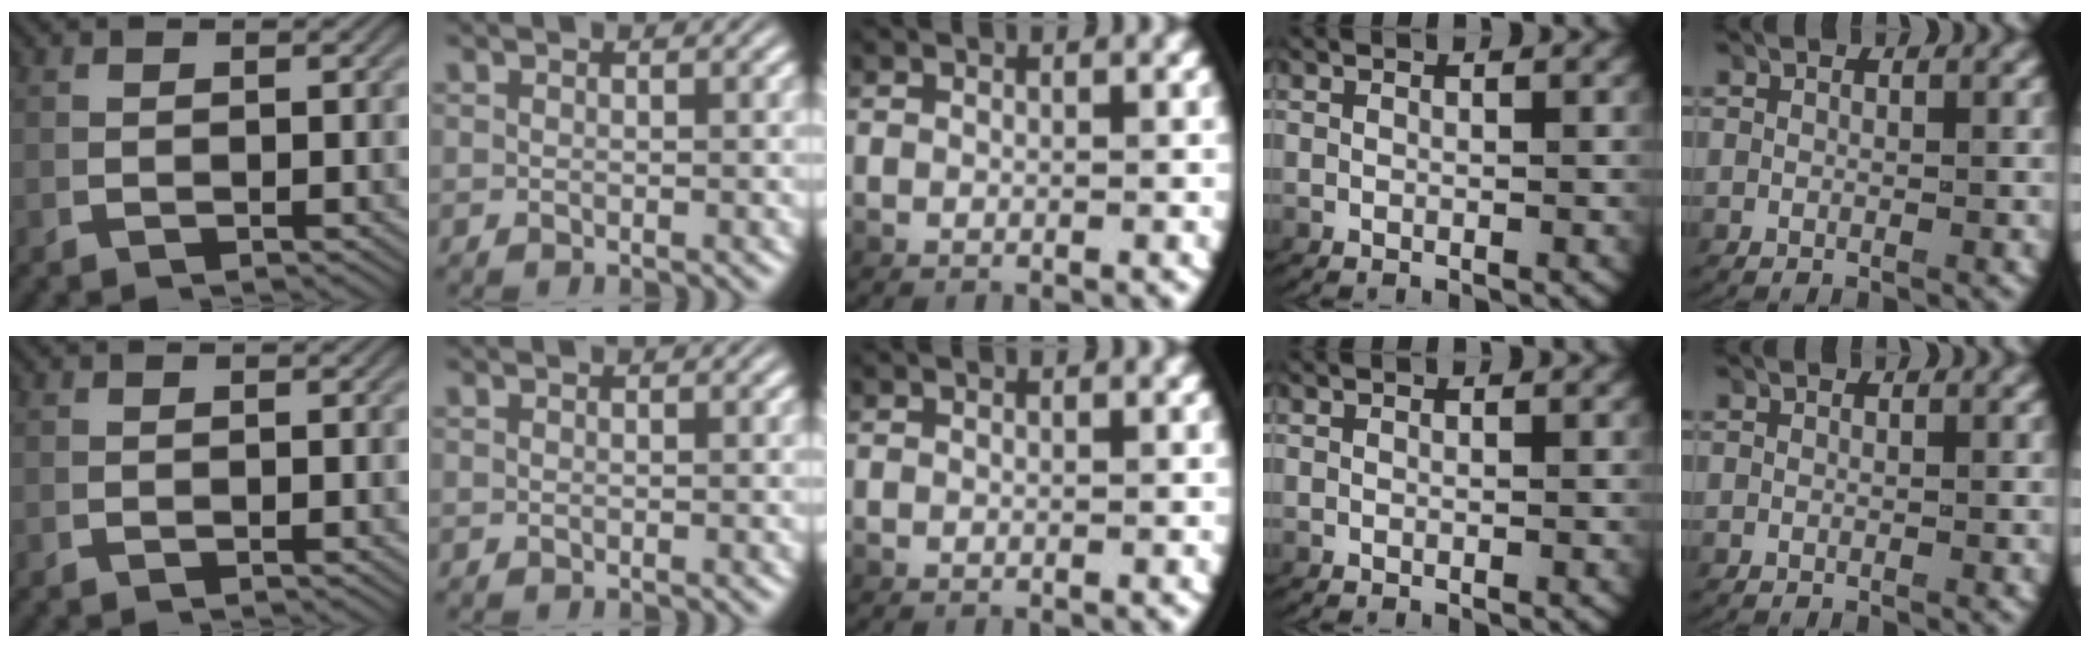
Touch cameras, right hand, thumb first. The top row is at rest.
{}